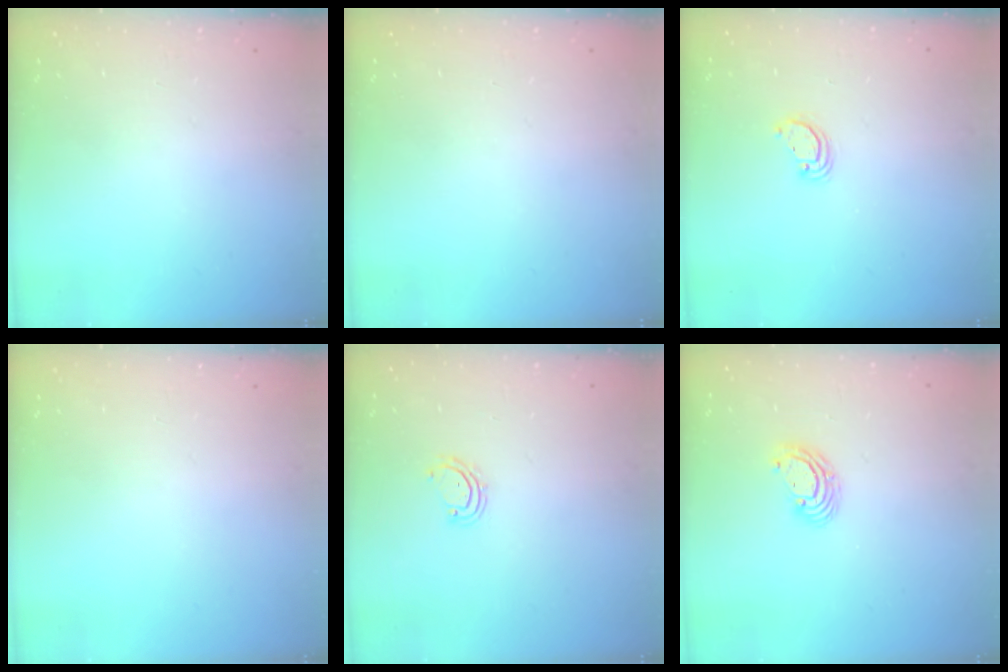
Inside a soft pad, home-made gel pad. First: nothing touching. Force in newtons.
{"total": 0.0}
{"total": 3.3, "press": 3.3, "slide": 0.2}
{"total": 0.0}
{"total": 4.1, "press": 4.1, "slide": 0.3}
{"total": 5.2, "press": 5.2, "slide": 0.3}